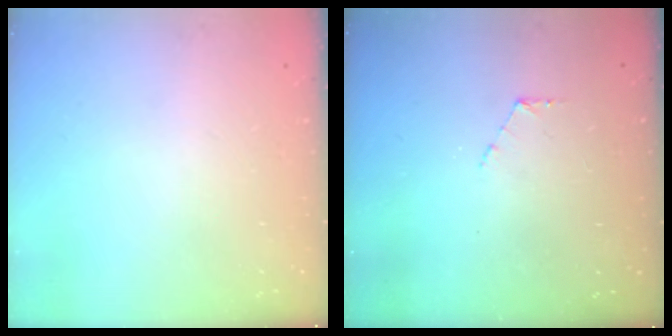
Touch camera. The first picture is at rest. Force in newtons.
{"total": 4.0, "press": 4.0, "slide": 0.4}